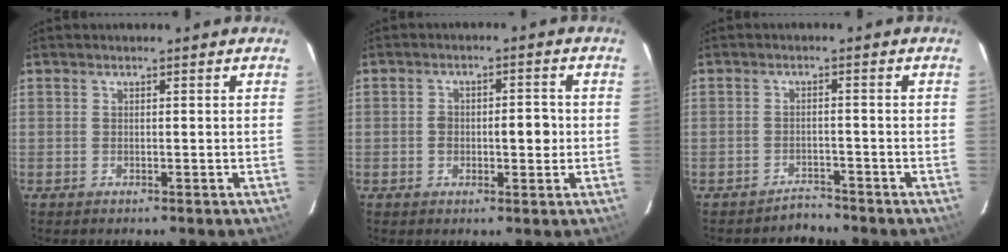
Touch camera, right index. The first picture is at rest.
{"total": 5.6, "force": [-0.6, 2.9, 4.8], "torque": [-0.081, 0.016, -0.004]}
{"total": 2.6, "force": [-2.5, 0.7, -0.4], "torque": [0.004, -0.004, -0.038]}